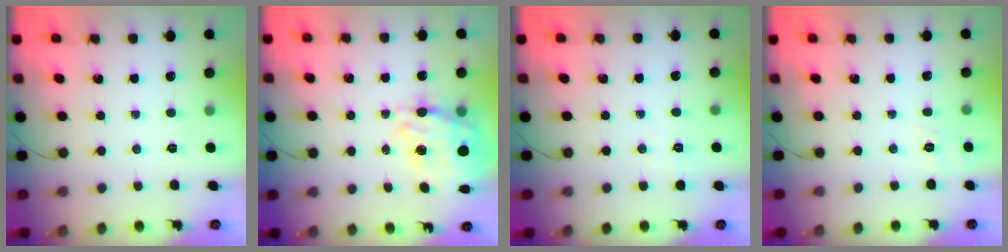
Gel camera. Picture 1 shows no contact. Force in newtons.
{"total": 17.4, "press": 16.9, "slide": 4.3}
{"total": 2.1, "press": 1.6, "slide": 1.4}
{"total": 7.0, "press": 6.7, "slide": 2.1}